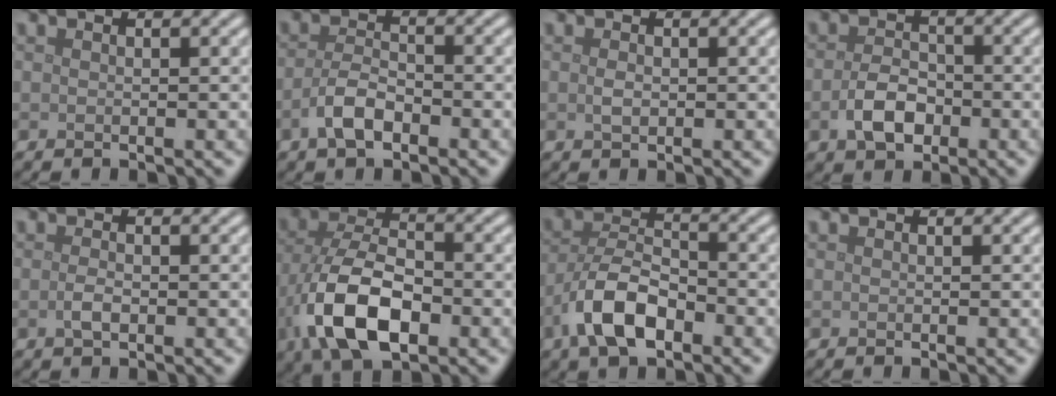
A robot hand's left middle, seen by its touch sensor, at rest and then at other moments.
{"total": 3.2, "force": [-1.6, 1.5, 2.3], "torque": [-0.049, 0.003, -0.036]}
{"total": 1.0, "force": [0.0, 0.6, 0.8], "torque": [-0.018, -0.002, 0.000]}
{"total": 3.6, "force": [-1.2, 2.4, 2.5], "torque": [-0.049, -0.001, -0.025]}
{"total": 1.3, "force": [-0.3, 0.6, 1.1], "torque": [-0.025, -0.001, -0.008]}
{"total": 9.7, "force": [-3.5, 5.1, 7.4], "torque": [-0.165, -0.006, -0.072]}
{"total": 6.2, "force": [-3.1, 3.0, 4.4], "torque": [-0.082, 0.005, -0.065]}
{"total": 0.0}